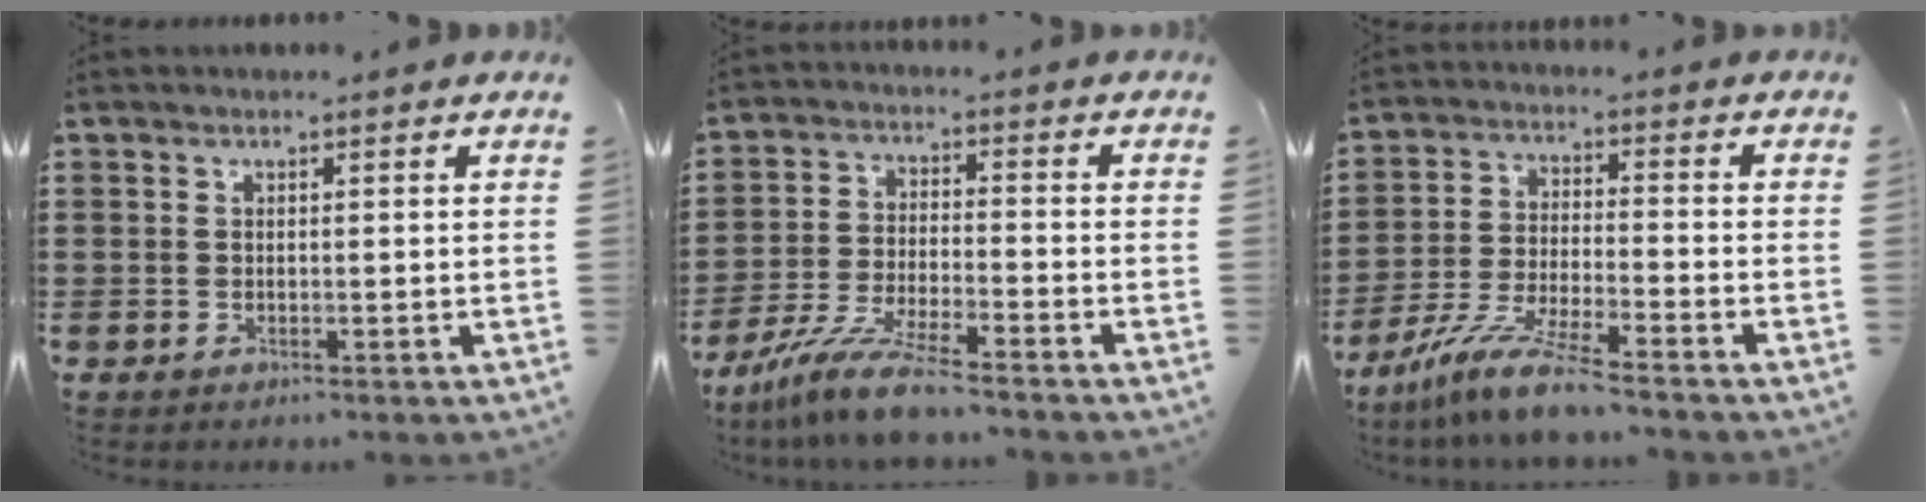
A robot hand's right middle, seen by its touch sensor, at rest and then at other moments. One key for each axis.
{"total": 8.6, "fx": -7.6, "fy": 0.0, "fz": 4.1, "tx": -0.089, "ty": -0.007, "tz": -0.148}
{"total": 8.9, "fx": -7.7, "fy": -0.1, "fz": 4.5, "tx": -0.098, "ty": -0.006, "tz": -0.151}